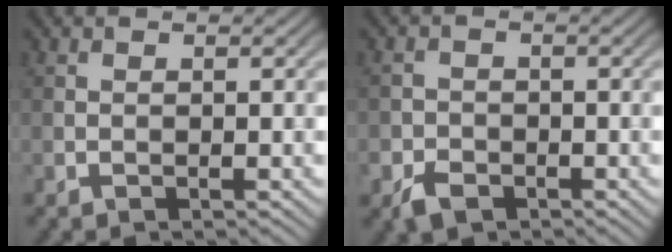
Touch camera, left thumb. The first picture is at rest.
{"total": 3.0, "force": [-1.8, 2.0, 1.2], "torque": [-0.023, -0.007, -0.043]}